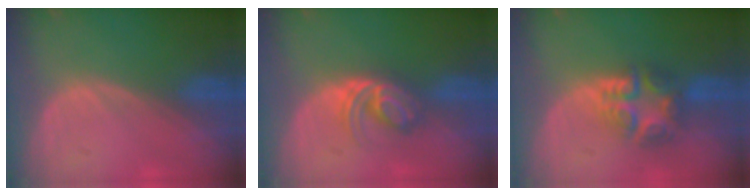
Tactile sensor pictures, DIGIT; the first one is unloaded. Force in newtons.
{"total": 5.8, "press": 5.0, "slide": 2.9}
{"total": 7.9, "press": 6.7, "slide": 4.1}